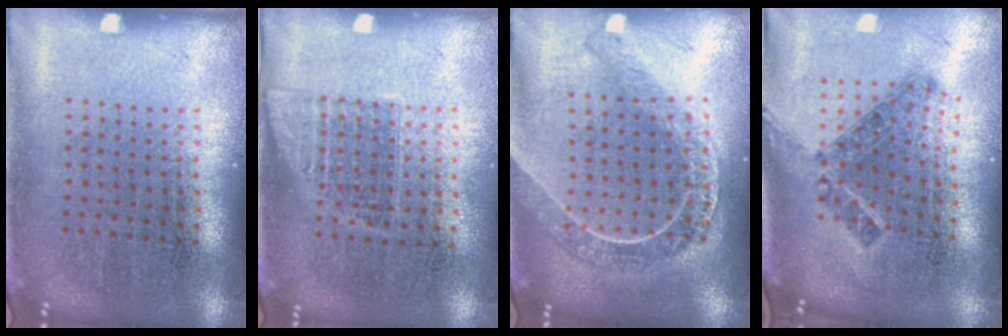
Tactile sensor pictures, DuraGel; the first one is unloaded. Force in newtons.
{"total": 1.0, "press": 0.9, "slide": 0.5}
{"total": 2.1, "press": 1.9, "slide": 1.0}
{"total": 1.2, "press": 1.0, "slide": 0.8}